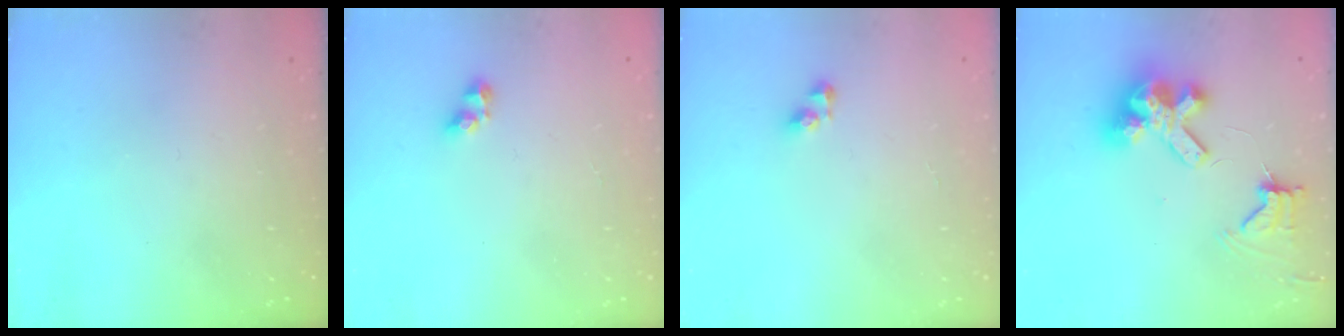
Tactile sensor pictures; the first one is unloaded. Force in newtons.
{"total": 2.9, "press": 2.6, "slide": 1.1}
{"total": 3.5, "press": 3.5, "slide": 0.5}
{"total": 11.4, "press": 11.3, "slide": 1.5}